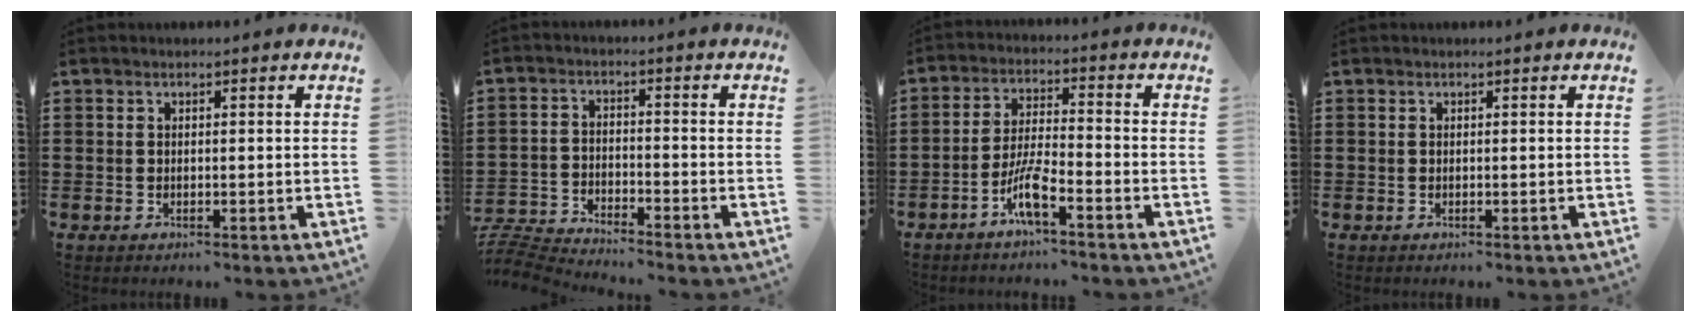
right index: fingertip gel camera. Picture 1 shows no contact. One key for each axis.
{"total": 4.9, "fx": -4.9, "fy": 0.1, "fz": 0.3, "tx": -0.029, "ty": -0.004, "tz": -0.106}
{"total": 6.3, "fx": -4.0, "fy": 0.8, "fz": 4.8, "tx": -0.113, "ty": -0.006, "tz": -0.080}
{"total": 0.0}